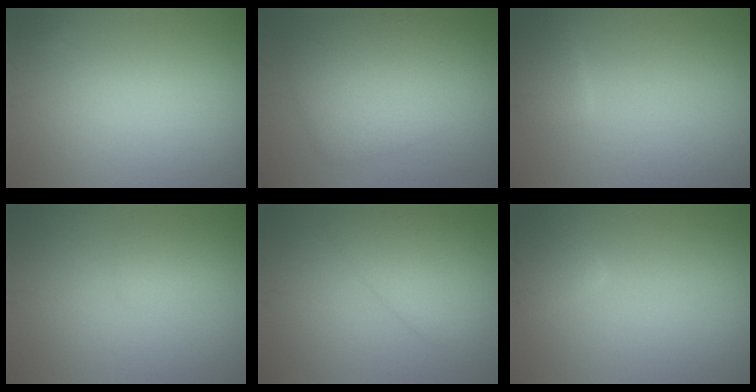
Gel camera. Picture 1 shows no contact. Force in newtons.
{"total": 8.0, "press": 8.0, "slide": 0.2}
{"total": 2.2, "press": 2.1, "slide": 0.2}
{"total": 1.1, "press": 1.1, "slide": 0.1}
{"total": 4.0, "press": 4.0, "slide": 0.2}
{"total": 2.1, "press": 2.1, "slide": 0.2}